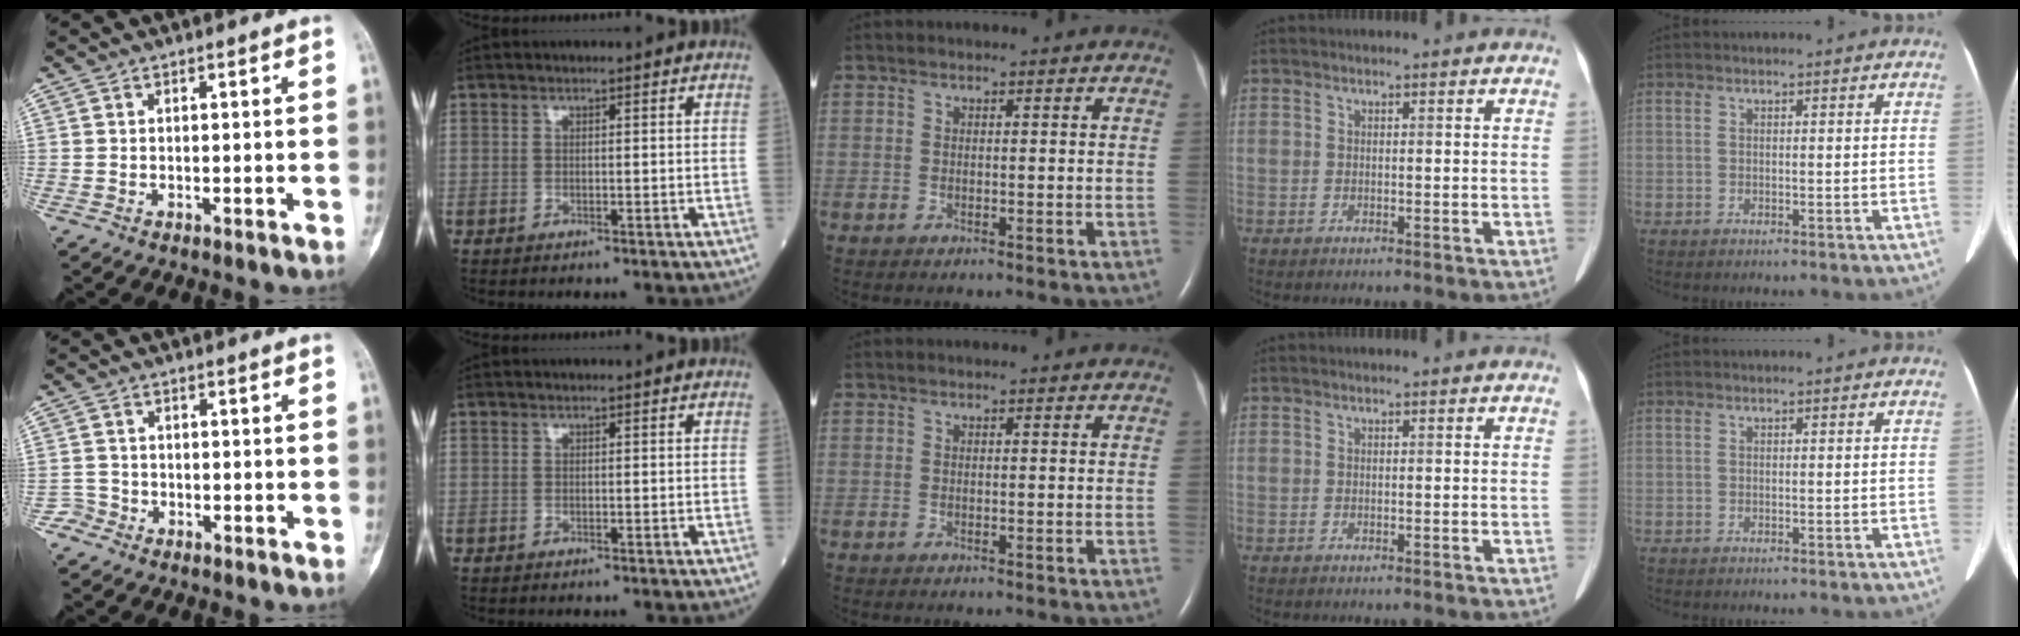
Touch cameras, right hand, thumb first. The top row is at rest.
{"thumb": {"total": 2.0, "force": [-1.3, 1.4, -0.5], "torque": [0.018, 0.007, -0.031]}}